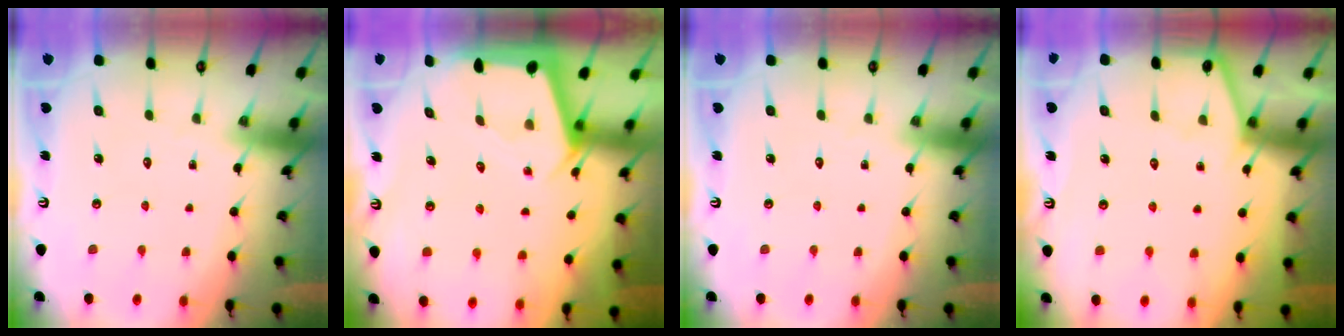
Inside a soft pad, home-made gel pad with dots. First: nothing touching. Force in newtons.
{"total": 2.5, "press": 2.5, "slide": 0.3}
{"total": 0.0}
{"total": 2.9, "press": 2.9, "slide": 0.3}